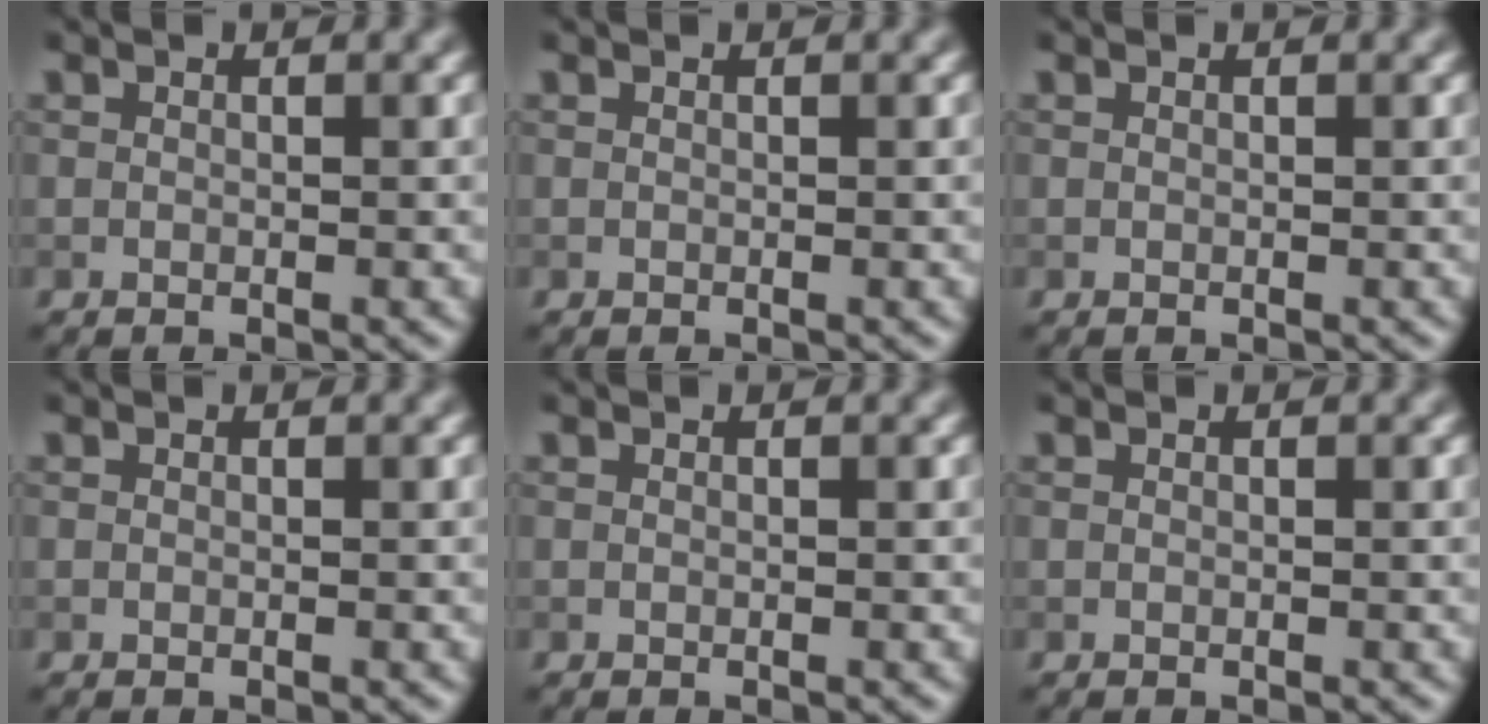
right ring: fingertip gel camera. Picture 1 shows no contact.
{"total": 0.0}
{"total": 0.0}
{"total": 0.0}
{"total": 0.0}
{"total": 0.0}